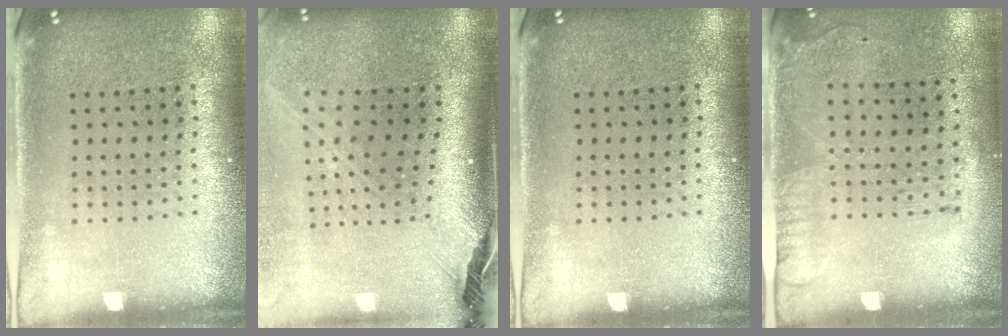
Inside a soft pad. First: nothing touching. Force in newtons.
{"total": 2.8, "press": 2.1, "slide": 1.9}
{"total": 0.0}
{"total": 1.8, "press": 1.2, "slide": 1.3}